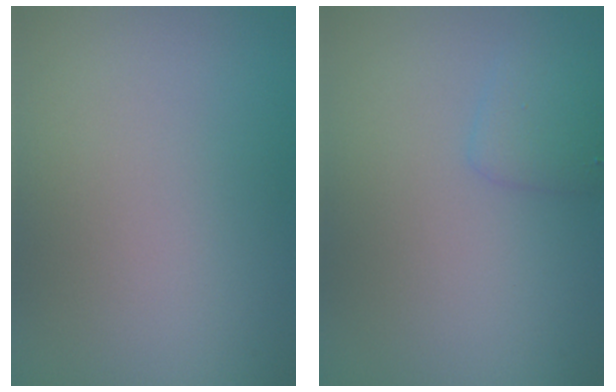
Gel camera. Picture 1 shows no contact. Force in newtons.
{"total": 1.7, "press": 1.7, "slide": 0.1}